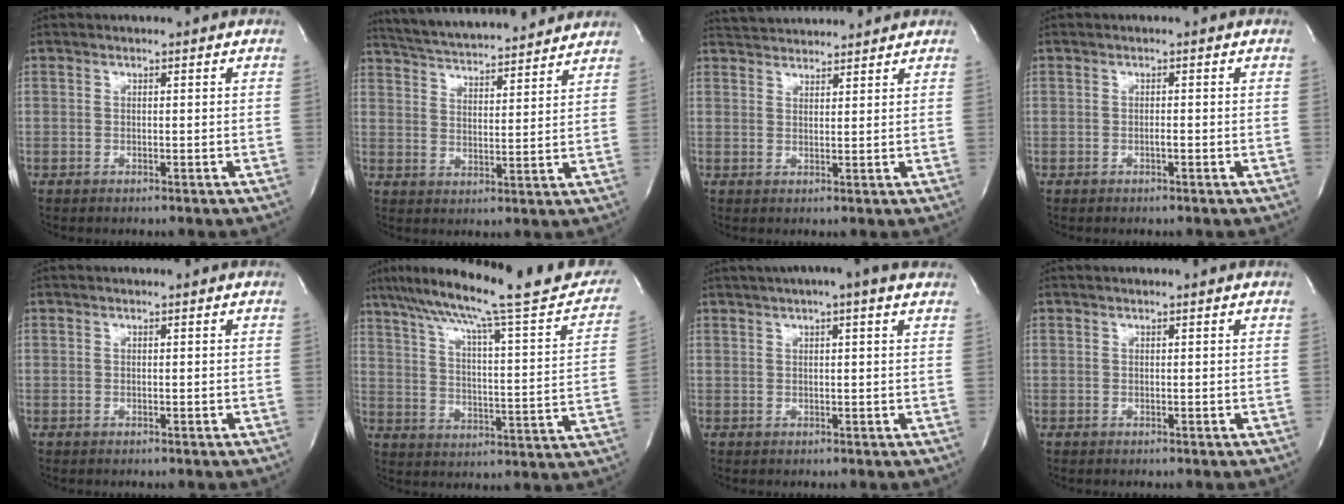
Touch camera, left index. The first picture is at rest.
{"total": 17.8, "force": [16.5, 2.2, 6.3], "torque": [-0.109, 0.025, 0.240]}
{"total": 7.2, "force": [7.0, 0.9, 1.3], "torque": [-0.028, 0.027, 0.104]}
{"total": 0.6, "force": [-0.4, 0.0, 0.5], "torque": [-0.009, 0.000, -0.007]}
{"total": 0.0}
{"total": 25.2, "force": [21.2, 2.2, 13.4], "torque": [-0.209, -0.016, 0.281]}
{"total": 7.4, "force": [5.3, 0.6, 5.1], "torque": [-0.083, 0.030, 0.065]}
{"total": 0.0}